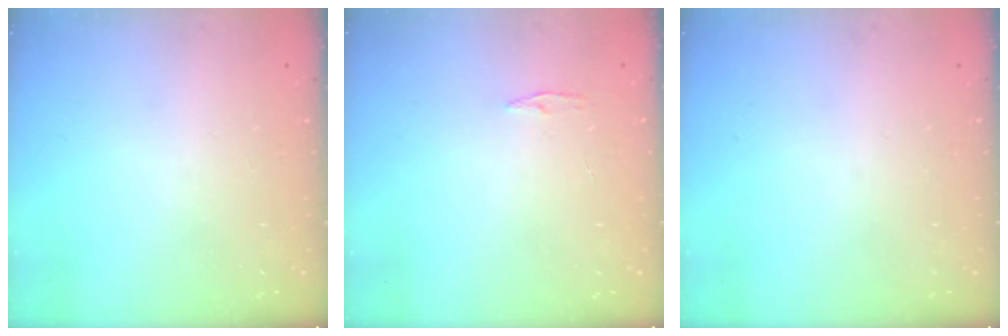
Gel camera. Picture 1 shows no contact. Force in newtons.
{"total": 3.8, "press": 3.7, "slide": 0.5}
{"total": 0.0}